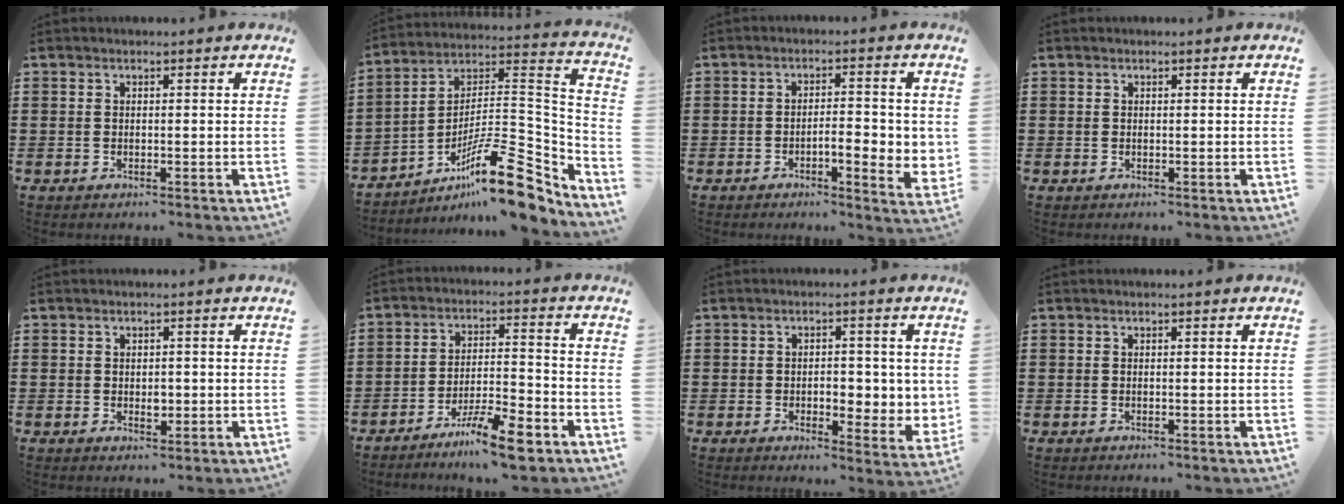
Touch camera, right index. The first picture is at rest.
{"total": 16.1, "force": [-10.4, 4.5, 11.5], "torque": [-0.169, 0.030, -0.182]}
{"total": 5.0, "force": [-1.3, 1.6, 4.6], "torque": [-0.063, -0.003, -0.027]}
{"total": 0.6, "force": [0.1, 0.5, -0.1], "torque": [0.000, 0.005, 0.001]}
{"total": 1.8, "force": [-0.1, 1.0, 1.5], "torque": [-0.028, 0.002, -0.002]}
{"total": 8.2, "force": [-6.1, 1.0, 5.4], "torque": [-0.098, 0.006, -0.113]}
{"total": 4.4, "force": [-0.2, 2.6, 3.5], "torque": [-0.049, -0.001, -0.013]}
{"total": 0.0}